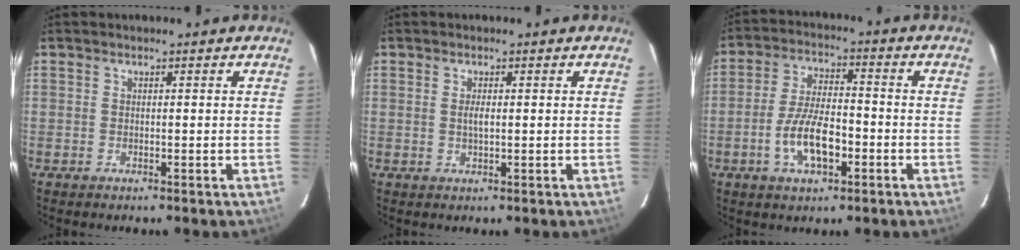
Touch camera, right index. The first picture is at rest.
{"total": 1.5, "force": [0.2, 0.5, 1.4], "torque": [-0.026, -0.001, 0.003]}
{"total": 9.5, "force": [-3.6, 3.7, 8.0], "torque": [-0.162, 0.001, -0.061]}